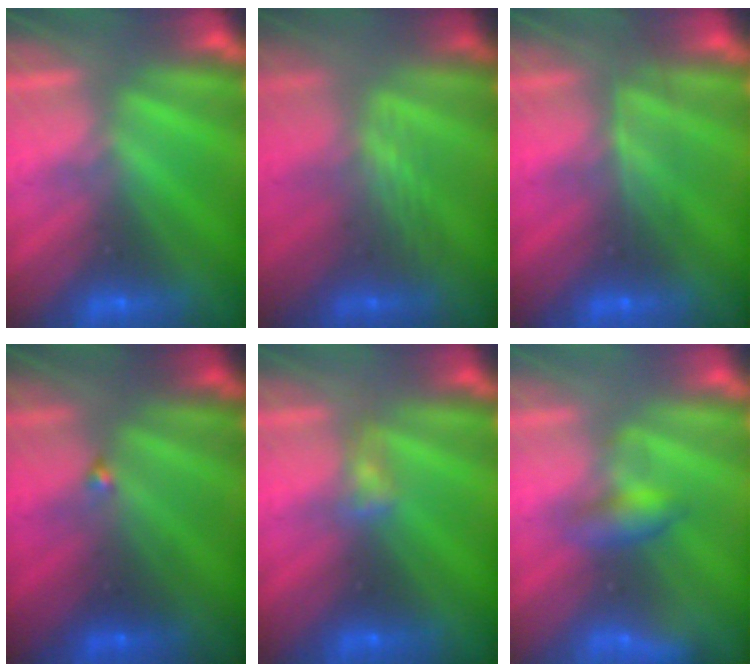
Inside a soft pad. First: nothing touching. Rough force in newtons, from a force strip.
{"total": 2.4}
{"total": 2.5}
{"total": 1.9}
{"total": 3.0}
{"total": 2.0}